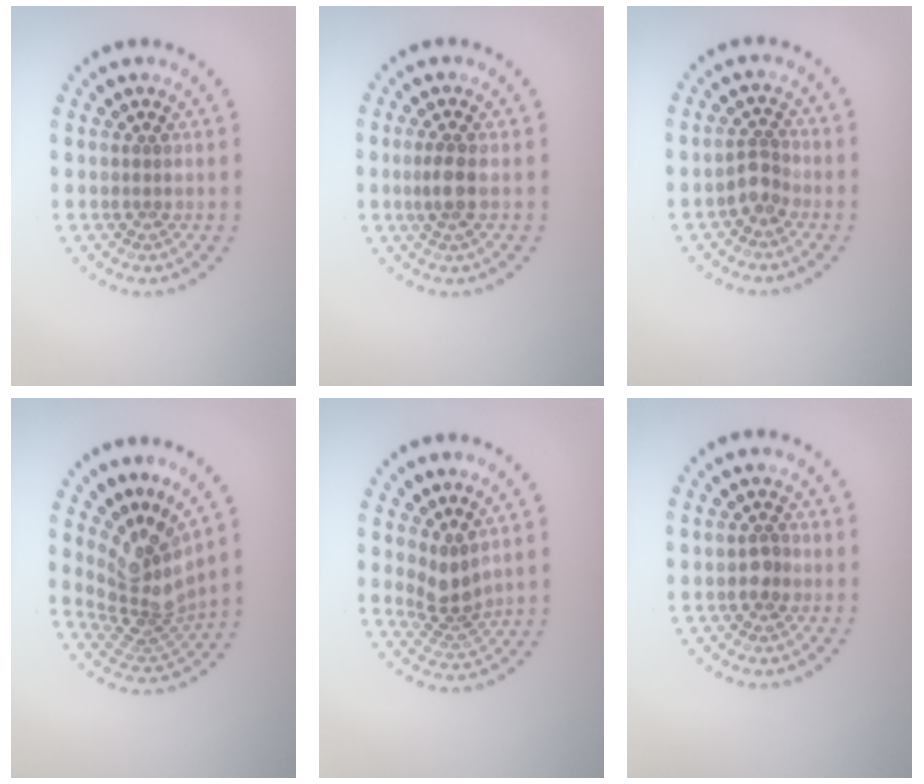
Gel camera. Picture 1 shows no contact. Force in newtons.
{"total": 2.0, "press": 1.7, "slide": 1.0}
{"total": 1.9, "press": 1.5, "slide": 1.1}
{"total": 4.5, "press": 3.0, "slide": 3.3}
{"total": 2.8, "press": 2.1, "slide": 1.8}
{"total": 1.6, "press": 1.5, "slide": 0.5}